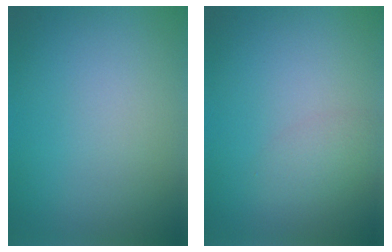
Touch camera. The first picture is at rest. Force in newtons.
{"total": 1.6, "press": 1.6, "slide": 0.1}